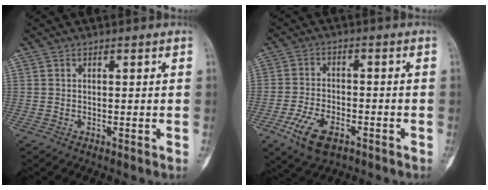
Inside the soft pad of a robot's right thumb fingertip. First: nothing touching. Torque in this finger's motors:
{"motor_torque": [-0.07, 0.23, 0.35, 0.20, -0.01]}